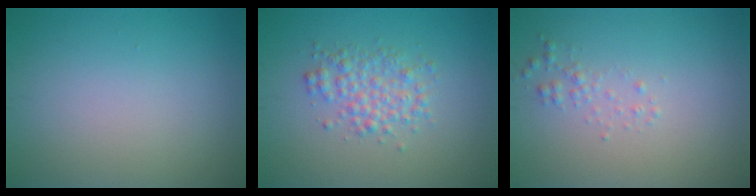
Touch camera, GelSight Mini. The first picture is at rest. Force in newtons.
{"total": 2.7, "press": 2.7, "slide": 0.0}
{"total": 1.1, "press": 1.1, "slide": 0.0}